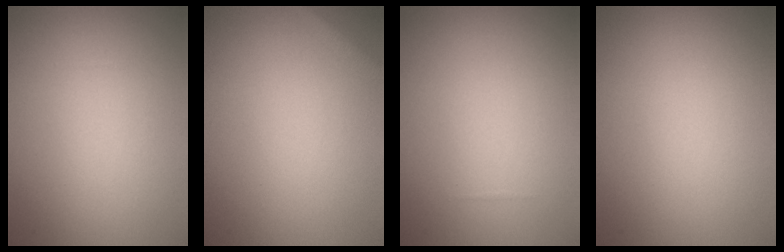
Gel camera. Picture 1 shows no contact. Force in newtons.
{"total": 1.6, "press": 1.6, "slide": 0.1}
{"total": 0.0}
{"total": 0.0}